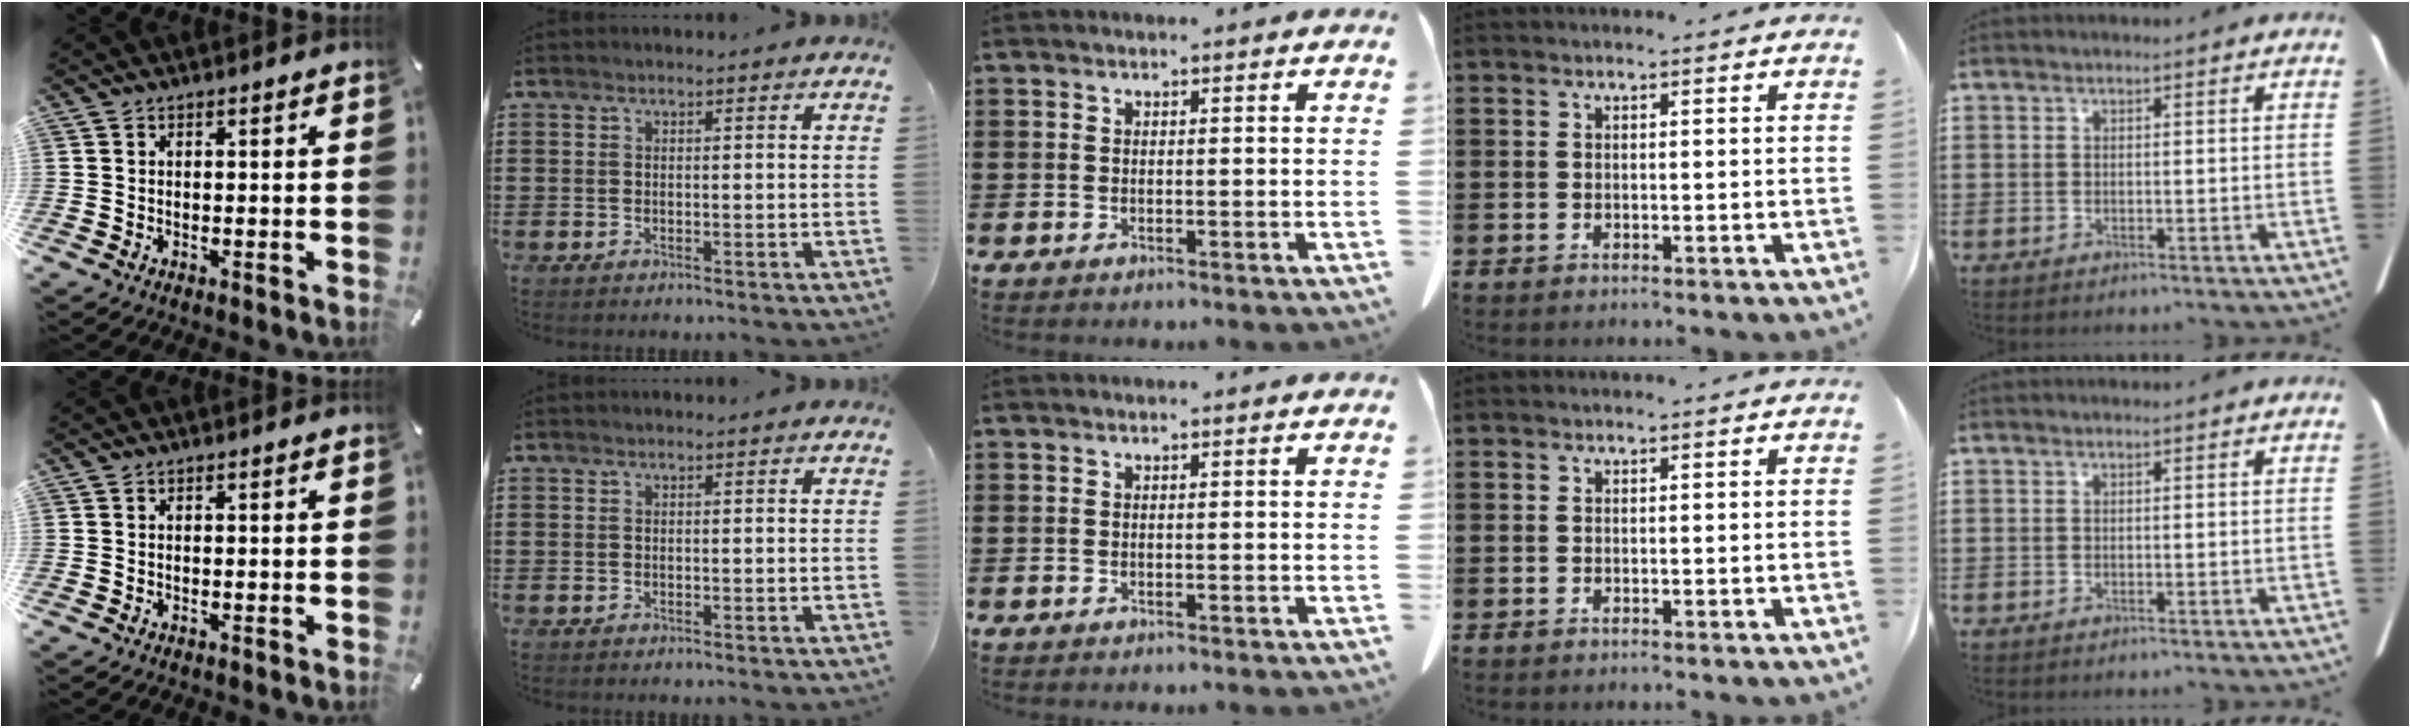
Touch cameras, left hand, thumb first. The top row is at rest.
{}